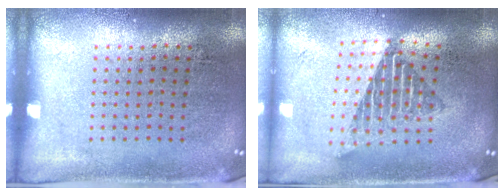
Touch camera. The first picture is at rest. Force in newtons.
{"total": 1.6, "press": 1.4, "slide": 0.9}